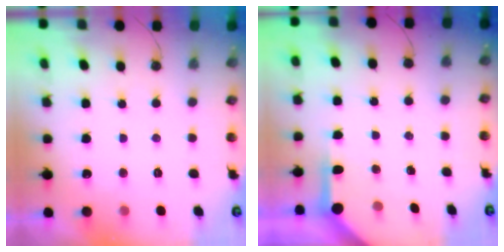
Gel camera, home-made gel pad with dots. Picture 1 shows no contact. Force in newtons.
{"total": 3.8, "press": 3.8, "slide": 0.5}